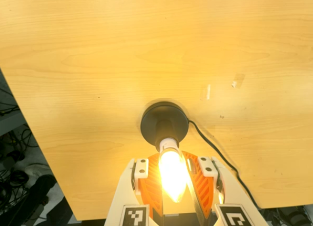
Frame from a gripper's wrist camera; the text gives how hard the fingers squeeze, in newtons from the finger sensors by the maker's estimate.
{"total": 13.7, "left": 13.7, "right": 13.8}